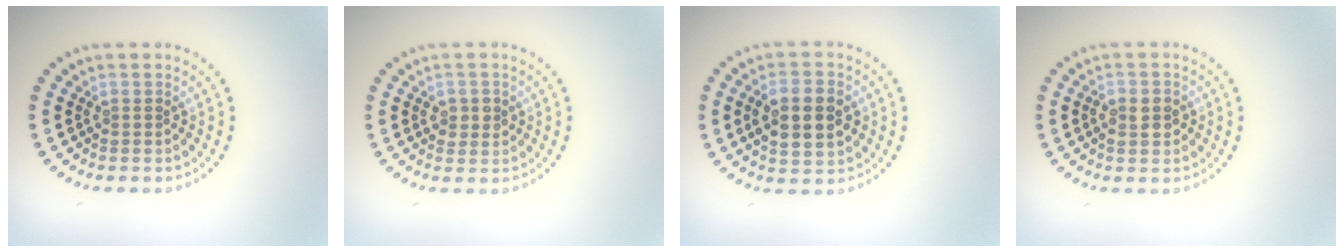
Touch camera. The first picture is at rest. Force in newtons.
{"total": 1.8, "press": 1.8, "slide": 0.0}
{"total": 5.6, "press": 5.6, "slide": 0.4}
{"total": 2.2, "press": 2.2, "slide": 0.3}